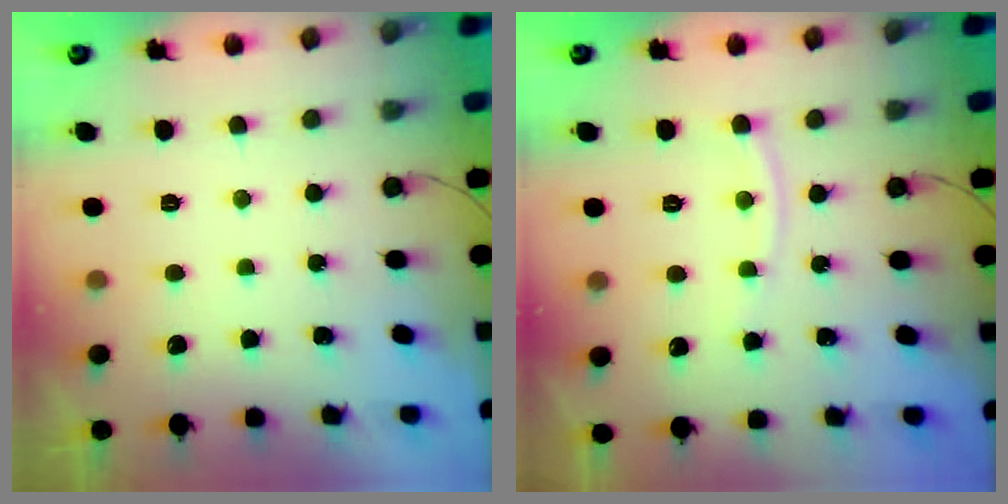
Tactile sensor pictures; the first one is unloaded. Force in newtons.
{"total": 5.9, "press": 5.9, "slide": 0.7}